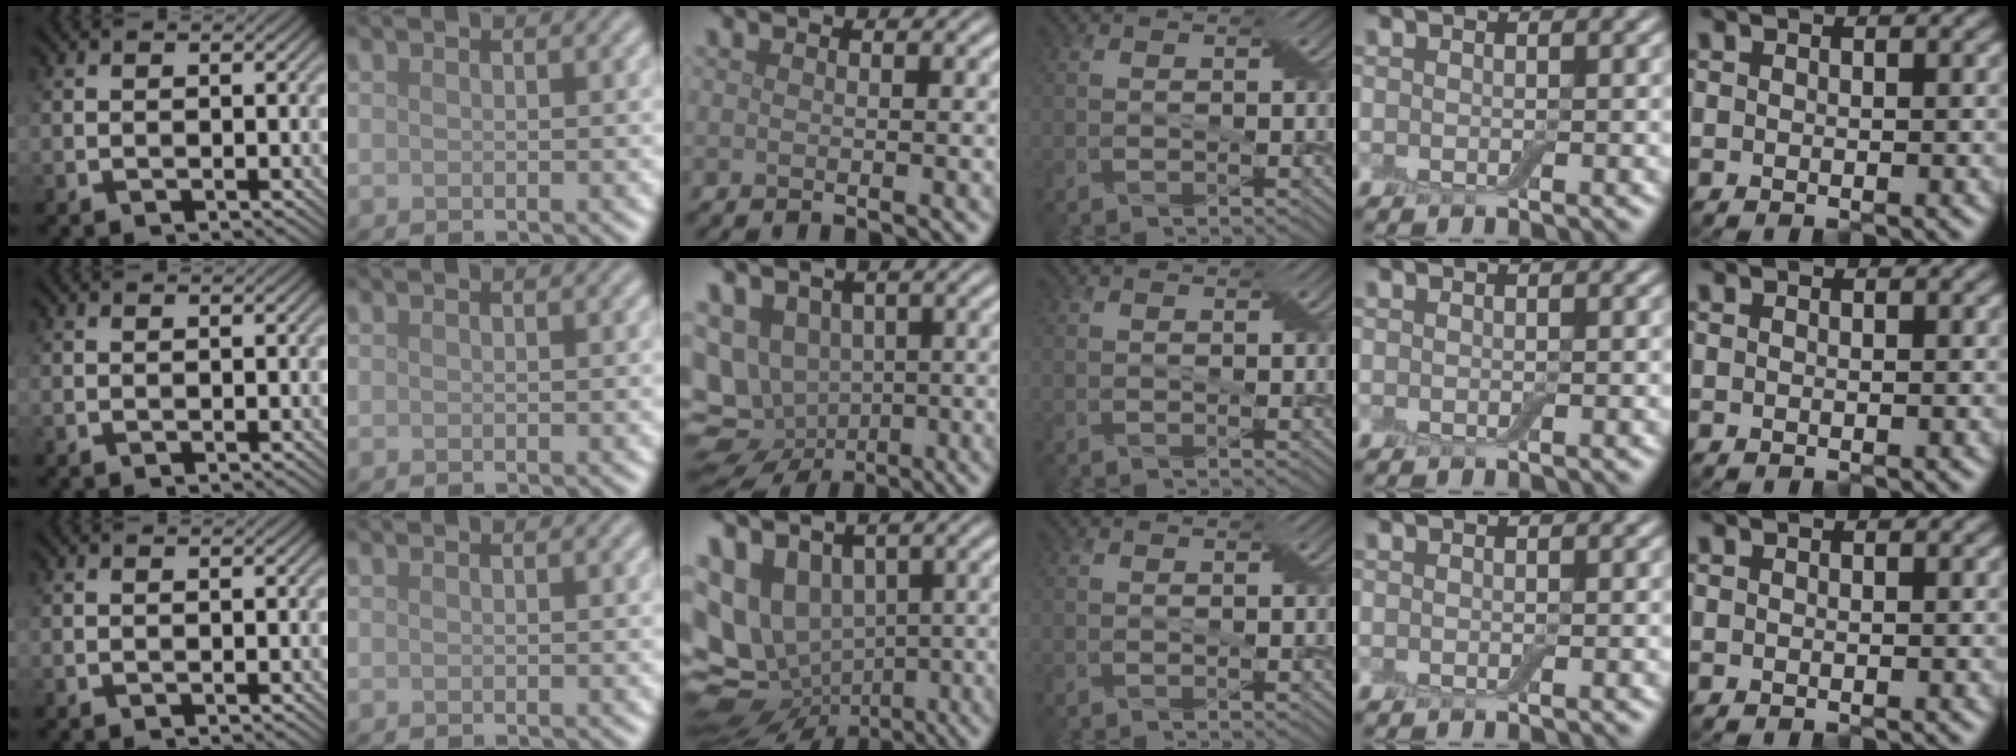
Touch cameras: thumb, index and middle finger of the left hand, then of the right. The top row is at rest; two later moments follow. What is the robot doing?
{"motion": "press", "object": "electronic device side button"}